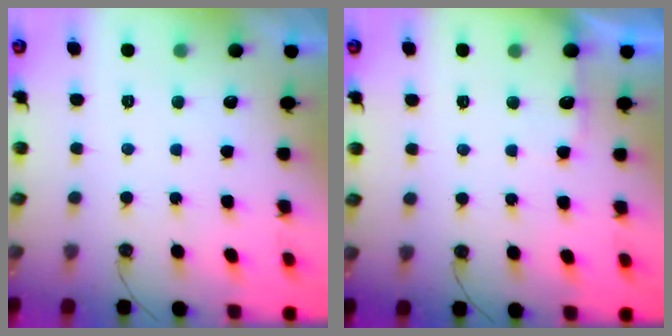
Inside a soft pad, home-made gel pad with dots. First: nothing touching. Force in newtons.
{"total": 5.2, "press": 5.1, "slide": 0.7}